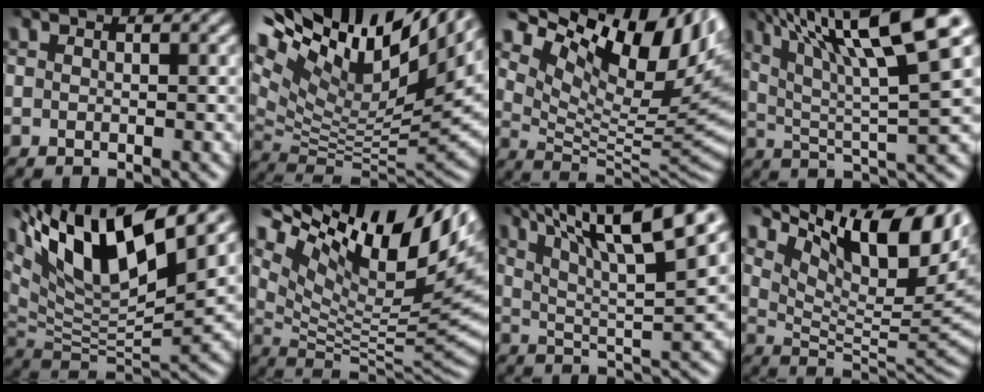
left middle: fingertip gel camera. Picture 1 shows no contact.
{"total": 17.7, "force": [10.7, 6.1, 12.7], "torque": [-0.235, 0.025, 0.183]}
{"total": 15.7, "force": [8.5, 7.2, 11.2], "torque": [-0.192, 0.026, 0.157]}
{"total": 13.5, "force": [7.1, 2.6, 11.1], "torque": [-0.184, 0.021, 0.124]}
{"total": 13.2, "force": [7.2, 4.1, 10.3], "torque": [-0.197, 0.016, 0.143]}
{"total": 17.2, "force": [8.9, 7.4, 12.8], "torque": [-0.238, 0.034, 0.164]}
{"total": 12.5, "force": [7.3, 2.6, 9.8], "torque": [-0.161, 0.017, 0.117]}
{"total": 12.0, "force": [6.5, 4.4, 9.1], "torque": [-0.138, 0.005, 0.115]}